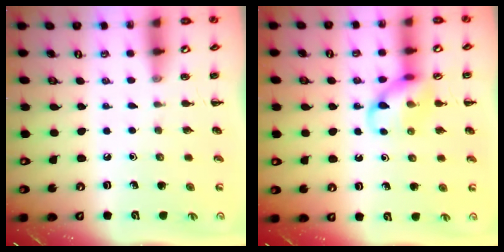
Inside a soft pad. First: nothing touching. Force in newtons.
{"total": 10.6, "press": 10.5, "slide": 1.1}